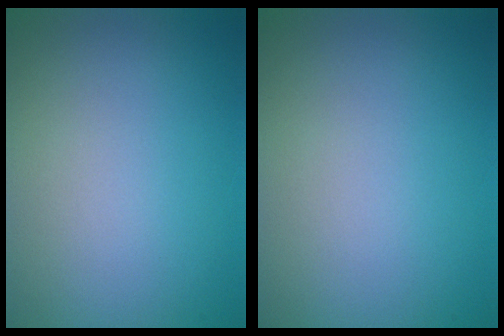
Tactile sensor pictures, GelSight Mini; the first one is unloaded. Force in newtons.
{"total": 0.0}